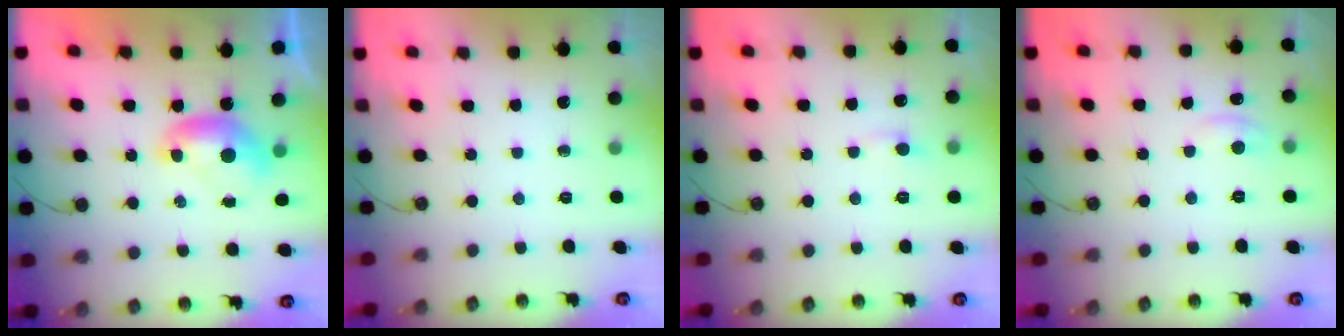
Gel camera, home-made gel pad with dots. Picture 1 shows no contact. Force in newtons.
{"total": 0.0}
{"total": 1.0, "press": 0.8, "slide": 0.5}
{"total": 0.7, "press": 0.3, "slide": 0.7}